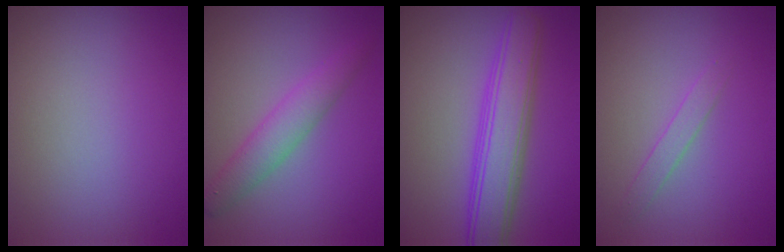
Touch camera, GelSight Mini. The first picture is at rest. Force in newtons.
{"total": 3.1, "press": 3.1, "slide": 0.1}
{"total": 5.9, "press": 5.9, "slide": 0.1}
{"total": 1.3, "press": 1.3, "slide": 0.1}